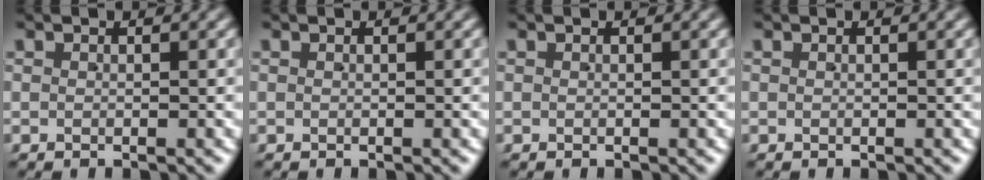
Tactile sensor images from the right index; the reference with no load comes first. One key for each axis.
{"total": 0.0}
{"total": 0.0}
{"total": 0.0}